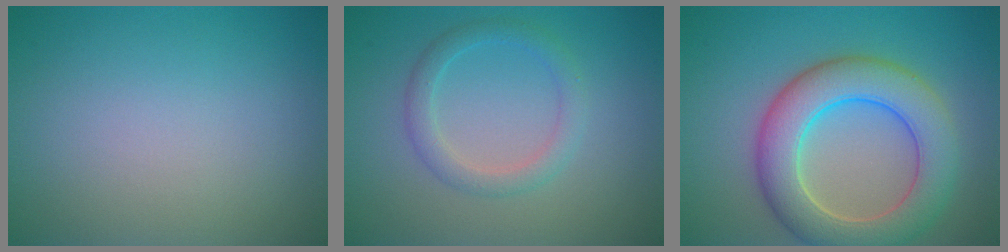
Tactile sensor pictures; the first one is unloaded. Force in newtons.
{"total": 2.4, "press": 2.3, "slide": 0.1}
{"total": 7.7, "press": 7.7, "slide": 0.3}